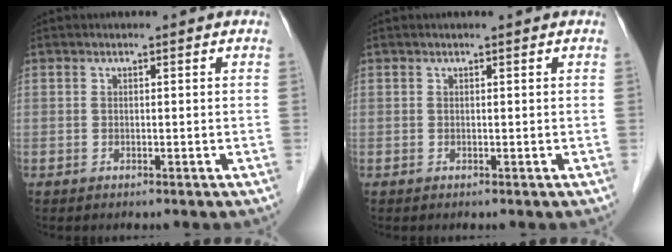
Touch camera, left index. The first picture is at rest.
{"total": 0.5, "force": [0.4, 0.0, 0.3], "torque": [-0.005, 0.005, 0.008]}